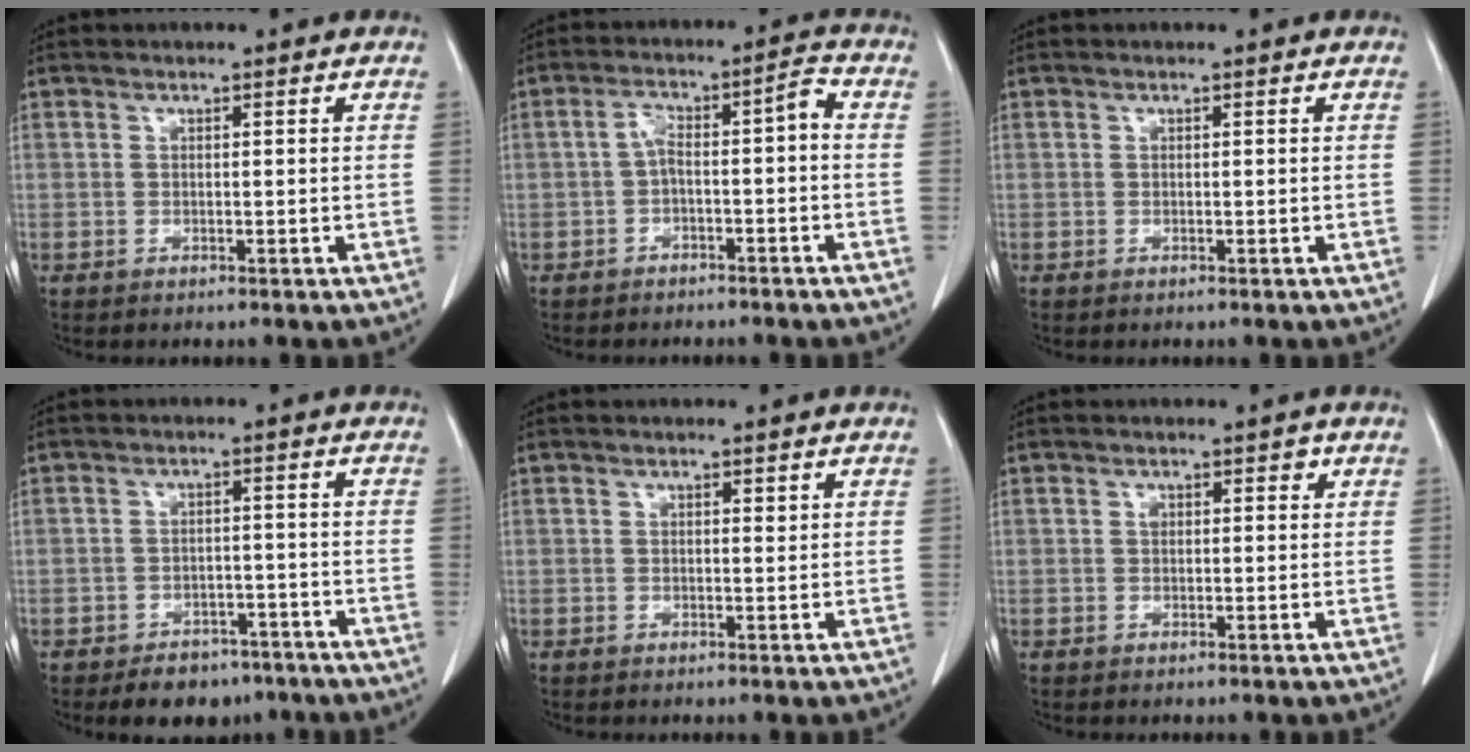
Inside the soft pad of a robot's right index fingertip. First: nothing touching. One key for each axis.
{"total": 5.3, "fx": -1.5, "fy": 1.3, "fz": 5.0, "tx": -0.087, "ty": 0.035, "tz": -0.020}
{"total": 0.0}
{"total": 6.5, "fx": -4.9, "fy": 3.7, "fz": 2.2, "tx": -0.027, "ty": 0.006, "tz": -0.069}
{"total": 0.6, "fx": 0.3, "fy": 0.2, "fz": 0.4, "tx": -0.007, "ty": -0.002, "tz": 0.005}
{"total": 1.4, "fx": 0.6, "fy": 0.9, "fz": 0.8, "tx": -0.007, "ty": 0.007, "tz": 0.009}